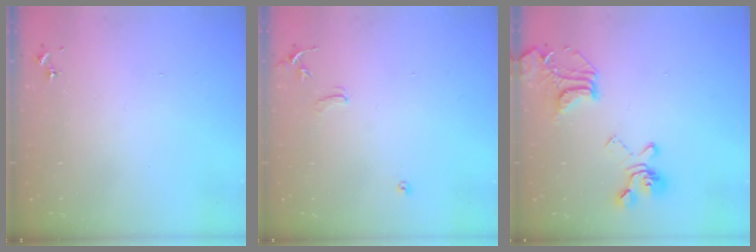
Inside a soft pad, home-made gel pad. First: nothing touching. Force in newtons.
{"total": 7.6, "press": 7.6, "slide": 0.6}
{"total": 18.4, "press": 18.3, "slide": 1.9}